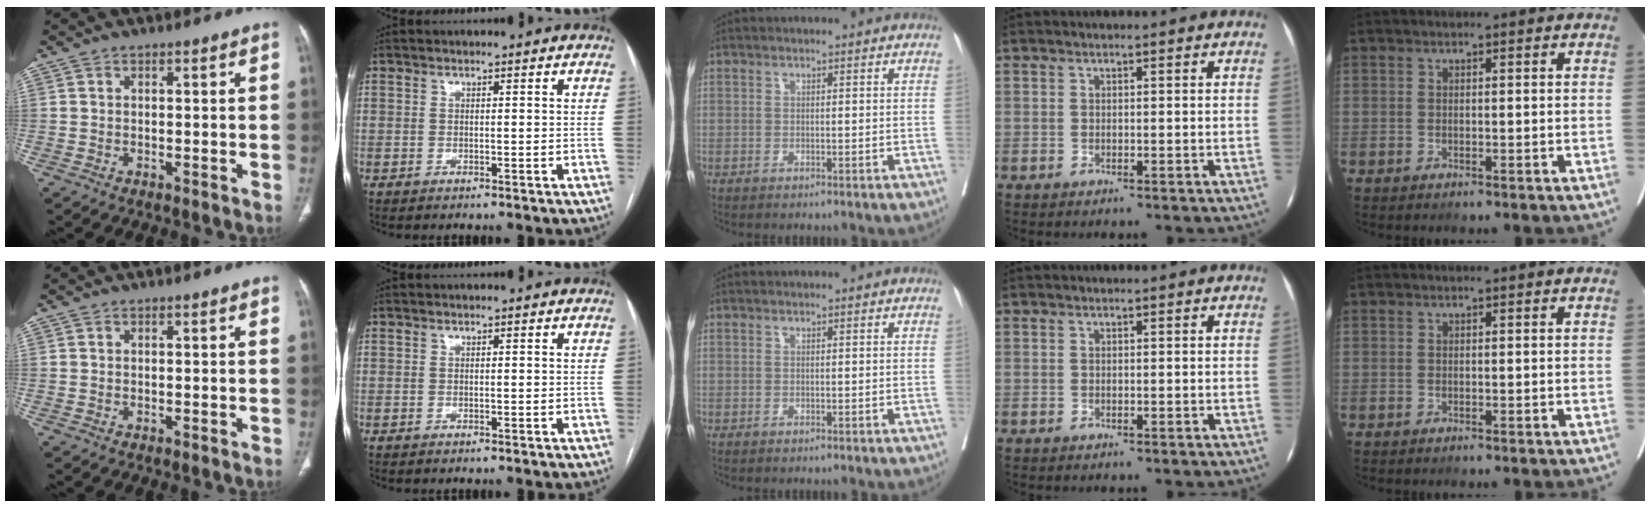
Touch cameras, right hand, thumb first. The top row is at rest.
{}